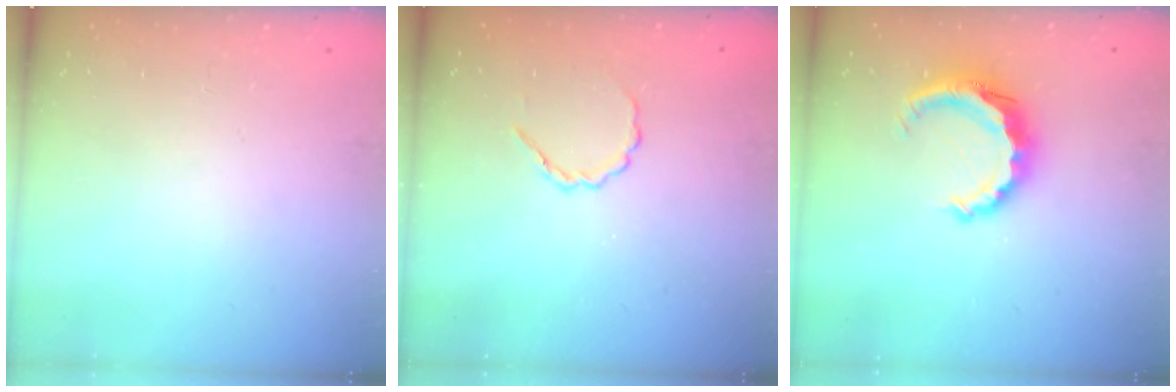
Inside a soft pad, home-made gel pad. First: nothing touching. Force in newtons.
{"total": 3.3, "press": 3.1, "slide": 1.2}
{"total": 8.5, "press": 8.5, "slide": 0.2}